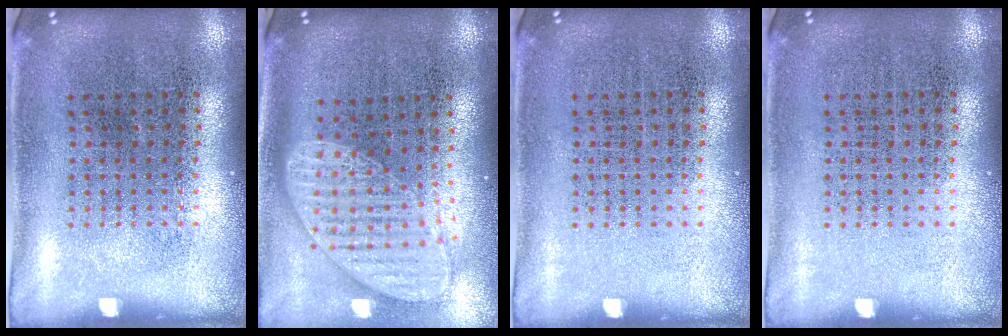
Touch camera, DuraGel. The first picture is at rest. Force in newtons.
{"total": 1.9, "press": 1.5, "slide": 1.2}
{"total": 0.0}
{"total": 0.0}